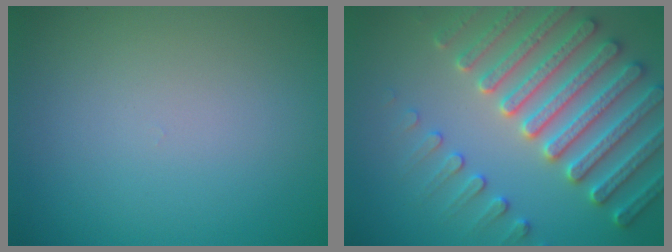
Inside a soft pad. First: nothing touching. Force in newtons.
{"total": 7.6, "press": 7.3, "slide": 1.9}